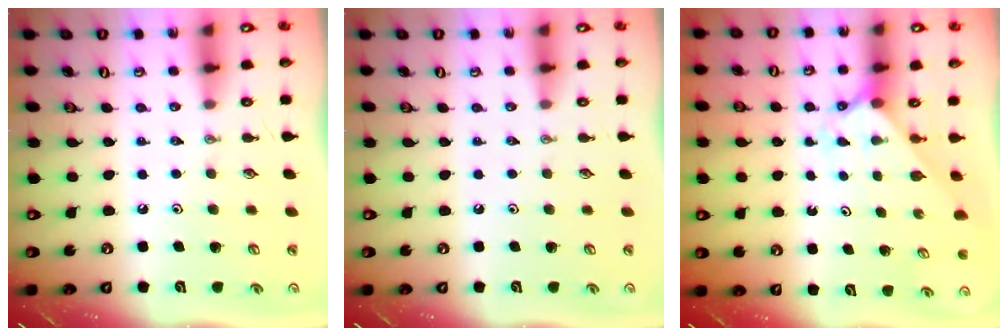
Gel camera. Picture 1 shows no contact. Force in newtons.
{"total": 0.0}
{"total": 2.2, "press": 2.2, "slide": 0.2}